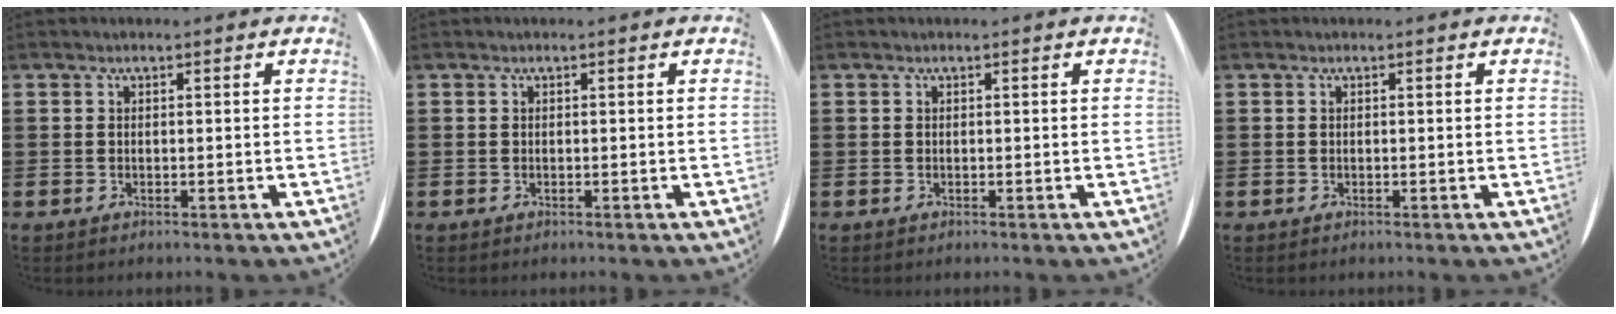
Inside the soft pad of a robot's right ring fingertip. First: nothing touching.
{"total": 0.0}
{"total": 0.0}
{"total": 0.0}